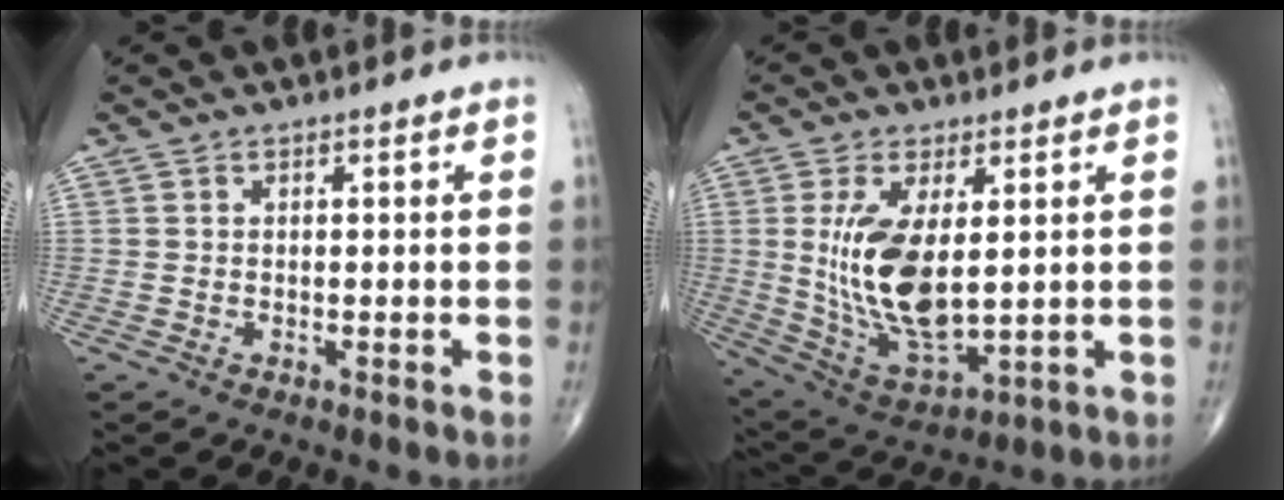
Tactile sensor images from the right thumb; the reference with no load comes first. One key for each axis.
{"total": 14.7, "fx": 1.9, "fy": 6.7, "fz": 13.0, "tx": -0.249, "ty": -0.025, "tz": 0.056}